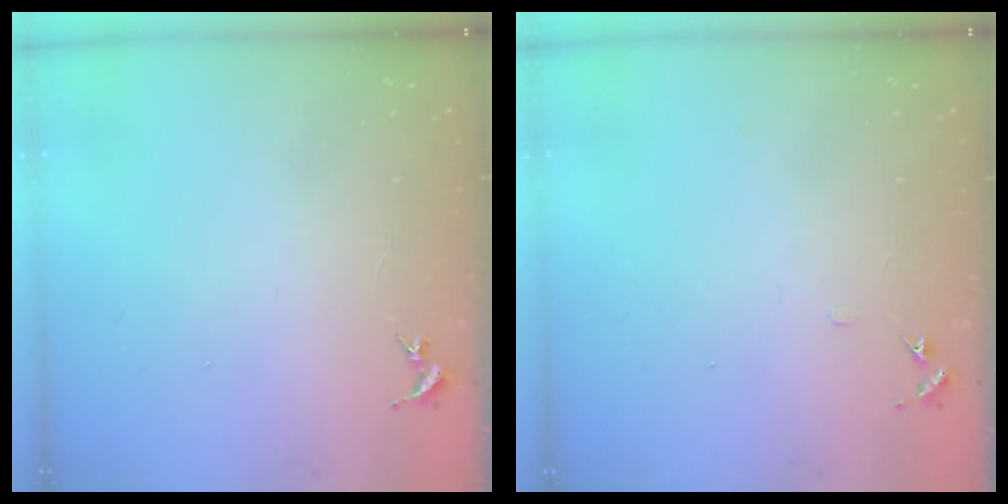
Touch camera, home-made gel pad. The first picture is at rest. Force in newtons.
{"total": 4.0, "press": 4.0, "slide": 0.5}